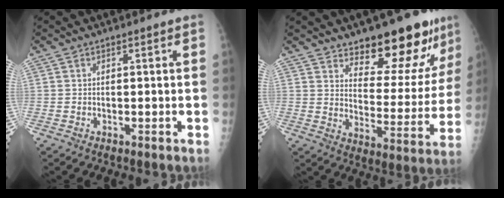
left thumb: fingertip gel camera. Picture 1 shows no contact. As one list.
[{"total": 16.8, "force": [13.1, 6.0, 8.7], "torque": [-0.066, -0.105, 0.186]}]